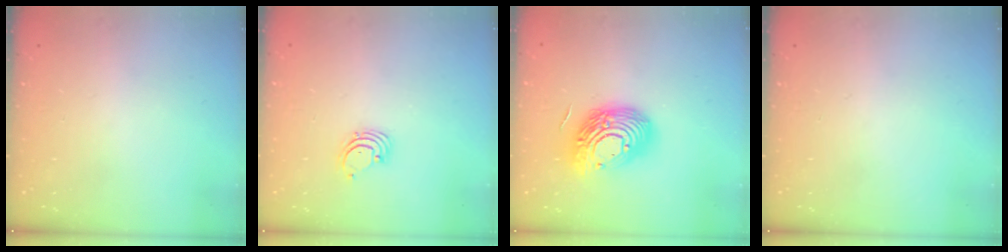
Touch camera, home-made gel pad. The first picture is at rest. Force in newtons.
{"total": 1.5, "press": 1.5, "slide": 0.1}
{"total": 17.3, "press": 17.2, "slide": 1.2}
{"total": 0.0}